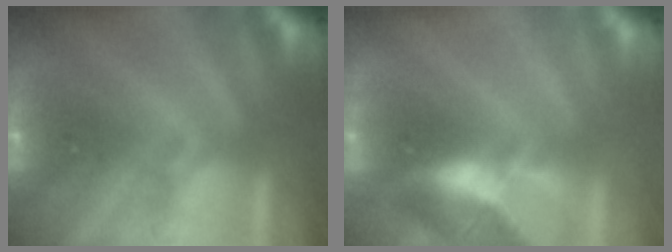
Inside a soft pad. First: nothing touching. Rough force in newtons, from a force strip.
{"total": 2.6}